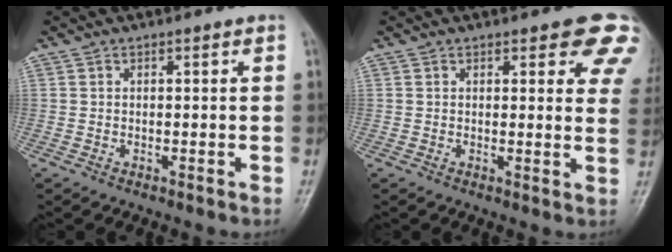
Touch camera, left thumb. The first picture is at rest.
{"total": 9.0, "force": [5.5, 3.6, 6.1], "torque": [-0.026, -0.023, 0.050]}